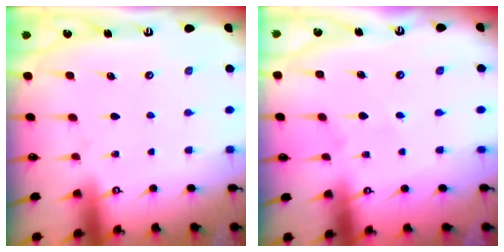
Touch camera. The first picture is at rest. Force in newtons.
{"total": 1.7, "press": 1.7, "slide": 0.1}